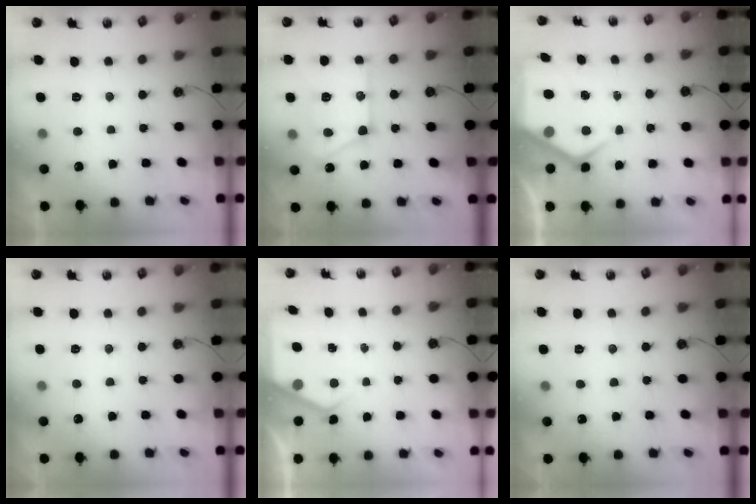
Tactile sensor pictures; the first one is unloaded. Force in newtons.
{"total": 16.7, "press": 16.6, "slide": 1.4}
{"total": 8.8, "press": 8.7, "slide": 0.9}
{"total": 3.8, "press": 3.8, "slide": 0.5}
{"total": 3.3, "press": 3.2, "slide": 0.5}
{"total": 7.2, "press": 7.2, "slide": 0.7}